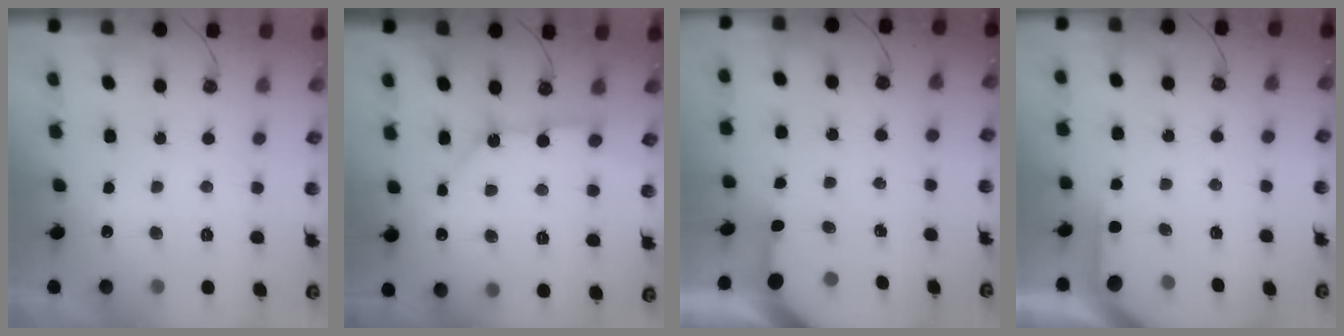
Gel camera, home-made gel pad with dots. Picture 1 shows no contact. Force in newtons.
{"total": 7.4, "press": 7.4, "slide": 0.7}
{"total": 3.2, "press": 3.2, "slide": 0.4}
{"total": 1.9, "press": 1.9, "slide": 0.2}